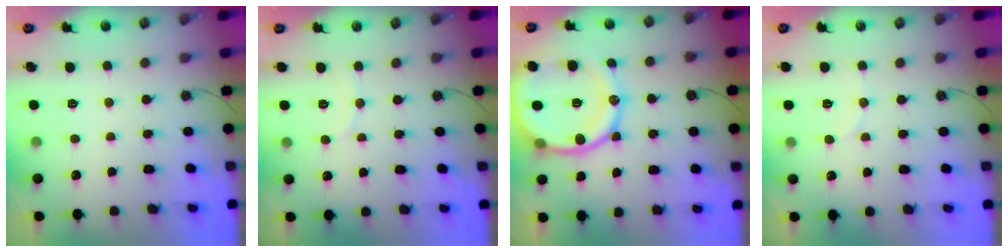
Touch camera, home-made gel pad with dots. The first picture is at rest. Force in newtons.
{"total": 3.8, "press": 3.8, "slide": 0.4}
{"total": 18.6, "press": 18.5, "slide": 1.5}
{"total": 2.9, "press": 2.9, "slide": 0.3}